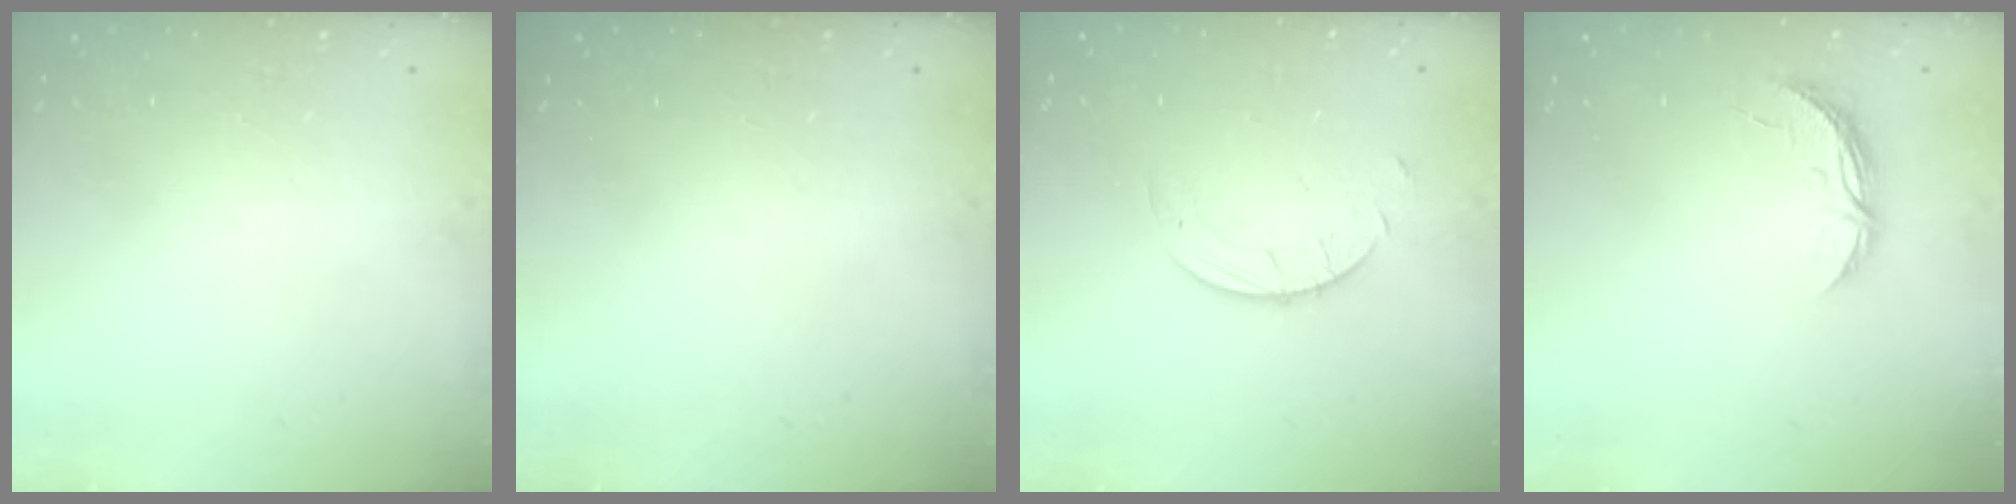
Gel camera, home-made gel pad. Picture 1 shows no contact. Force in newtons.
{"total": 0.0}
{"total": 2.6, "press": 2.6, "slide": 0.2}
{"total": 4.6, "press": 4.6, "slide": 0.4}